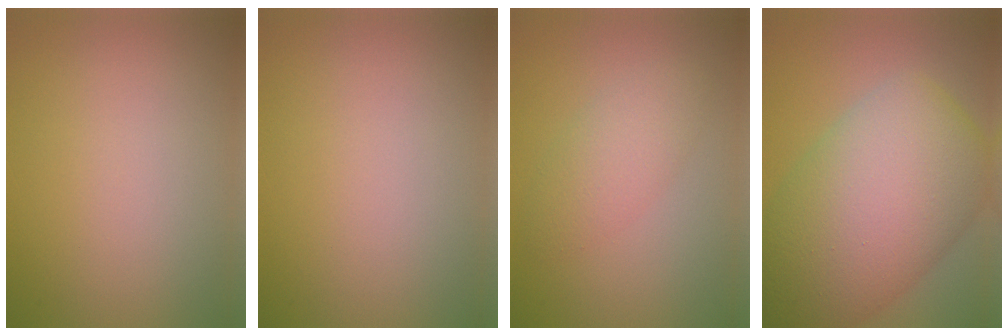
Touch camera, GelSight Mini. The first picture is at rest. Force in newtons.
{"total": 0.0}
{"total": 3.0, "press": 3.0, "slide": 0.0}
{"total": 14.7, "press": 14.7, "slide": 0.4}